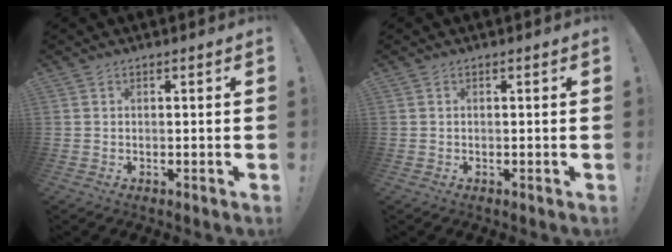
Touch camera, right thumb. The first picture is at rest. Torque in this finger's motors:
{"motor_torque": [0.05, 0.27, -0.08, 0.19, 0.03]}